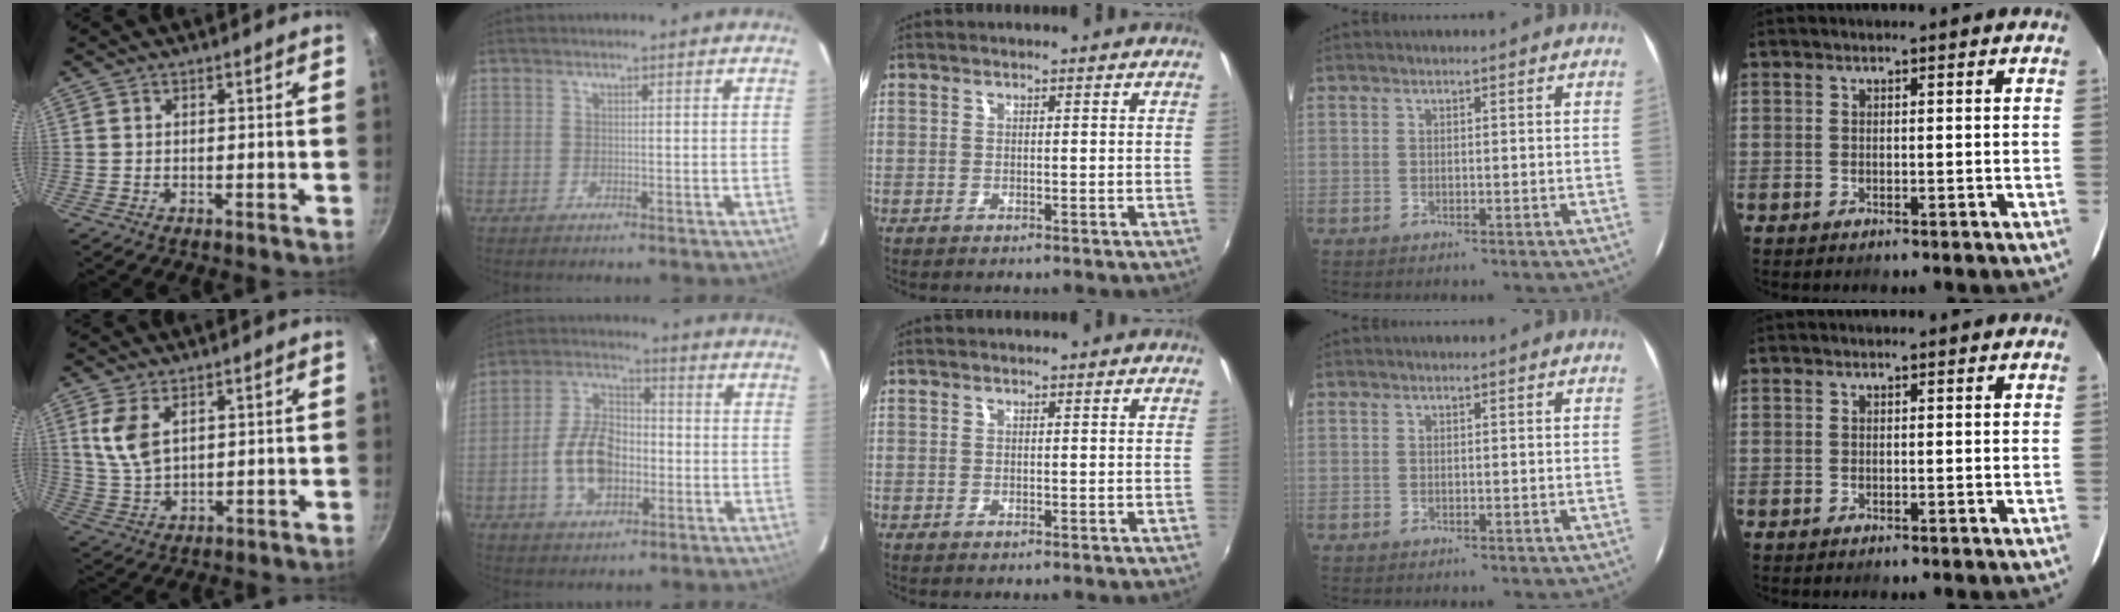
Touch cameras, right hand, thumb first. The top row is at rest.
{"thumb": {"total": 7.1, "force": [2.9, 3.8, 5.3], "torque": [-0.100, -0.019, 0.063]}, "index": {"total": 11.8, "force": [-2.9, 7.2, 8.8], "torque": [-0.176, 0.019, -0.046]}}